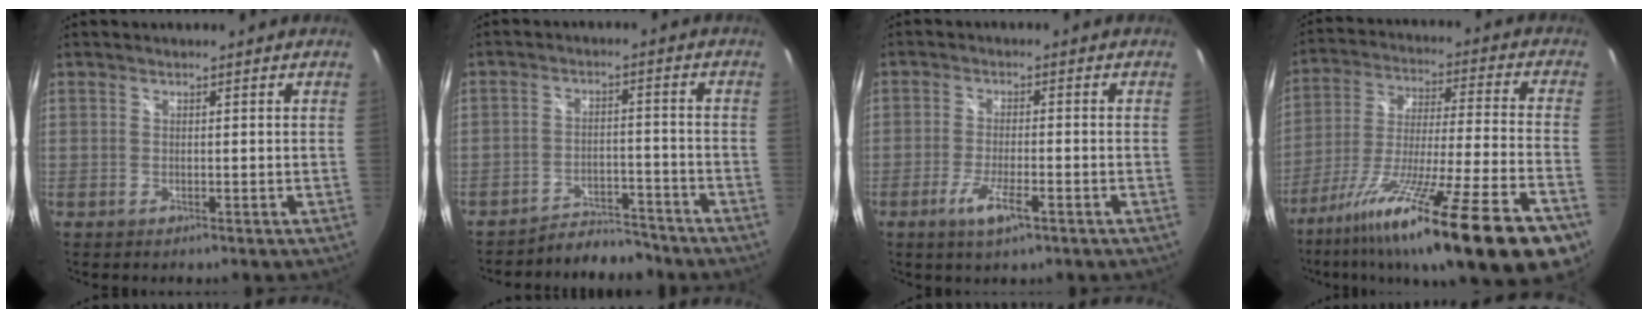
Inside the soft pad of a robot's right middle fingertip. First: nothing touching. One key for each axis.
{"total": 6.9, "fx": -6.7, "fy": 1.7, "fz": 0.4, "tx": -0.023, "ty": 0.012, "tz": -0.098}
{"total": 5.5, "fx": -3.1, "fy": 1.0, "fz": 4.5, "tx": -0.099, "ty": -0.011, "tz": -0.057}
{"total": 27.2, "fx": -18.1, "fy": 0.6, "fz": 20.3, "tx": -0.333, "ty": -0.082, "tz": -0.296}